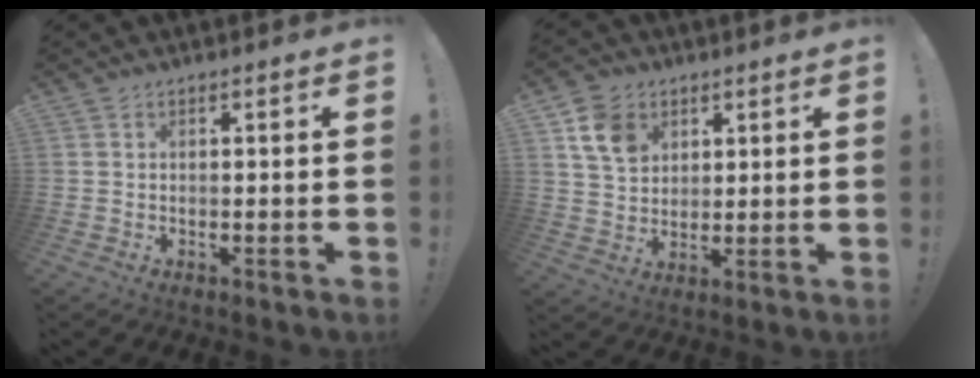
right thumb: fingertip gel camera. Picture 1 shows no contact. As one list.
[{"total": 10.3, "force": [5.3, 7.7, 4.2], "torque": [-0.063, -0.019, 0.105]}]